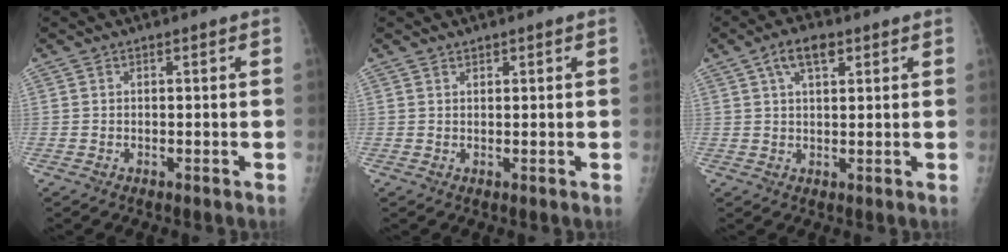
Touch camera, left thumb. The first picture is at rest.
{"total": 1.0, "force": [0.8, 0.4, 0.3], "torque": [0.002, -0.005, 0.012]}
{"total": 5.6, "force": [2.8, 2.6, 4.1], "torque": [-0.066, 0.000, 0.048]}